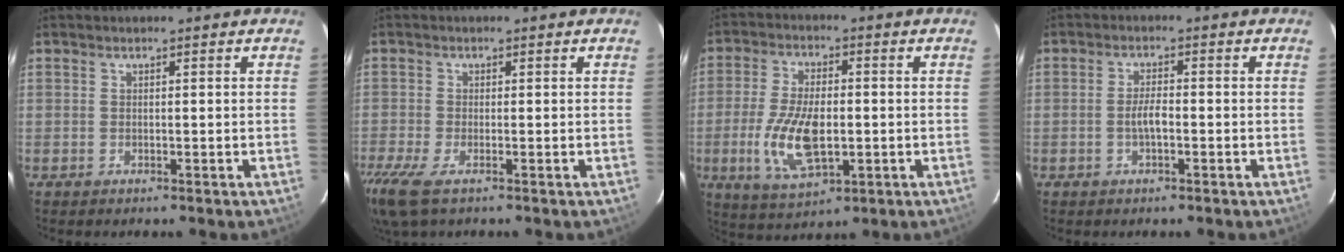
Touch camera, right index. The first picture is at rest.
{"total": 7.2, "force": [-4.4, 2.3, 5.3], "torque": [-0.124, -0.031, -0.087]}
{"total": 12.5, "force": [-2.5, 5.9, 10.7], "torque": [-0.220, -0.009, -0.040]}
{"total": 2.8, "force": [-1.0, 0.8, 2.5], "torque": [-0.050, 0.004, -0.018]}